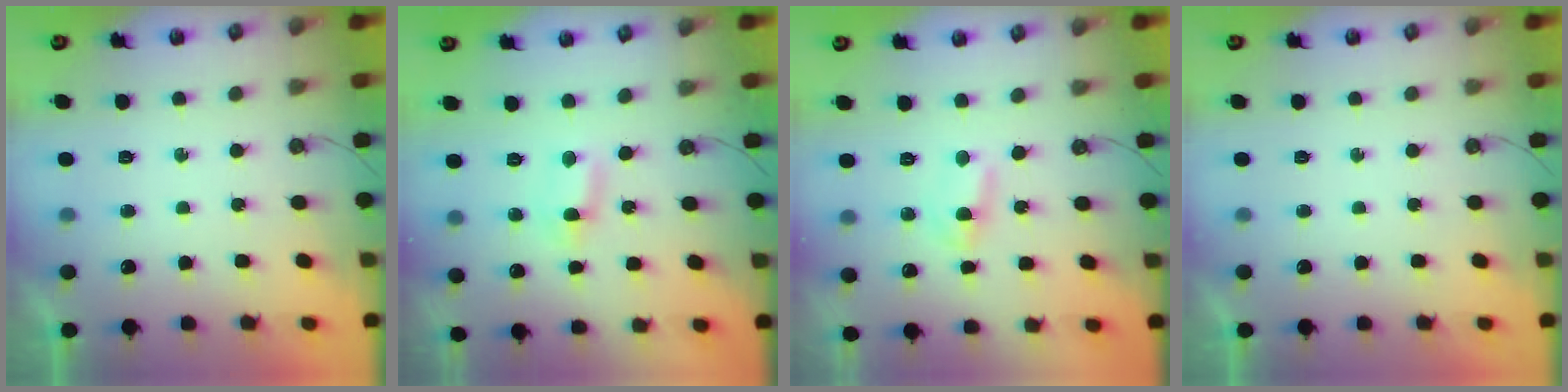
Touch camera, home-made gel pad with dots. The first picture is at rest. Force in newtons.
{"total": 1.2, "press": 1.0, "slide": 0.8}
{"total": 3.3, "press": 3.2, "slide": 0.3}
{"total": 0.0}